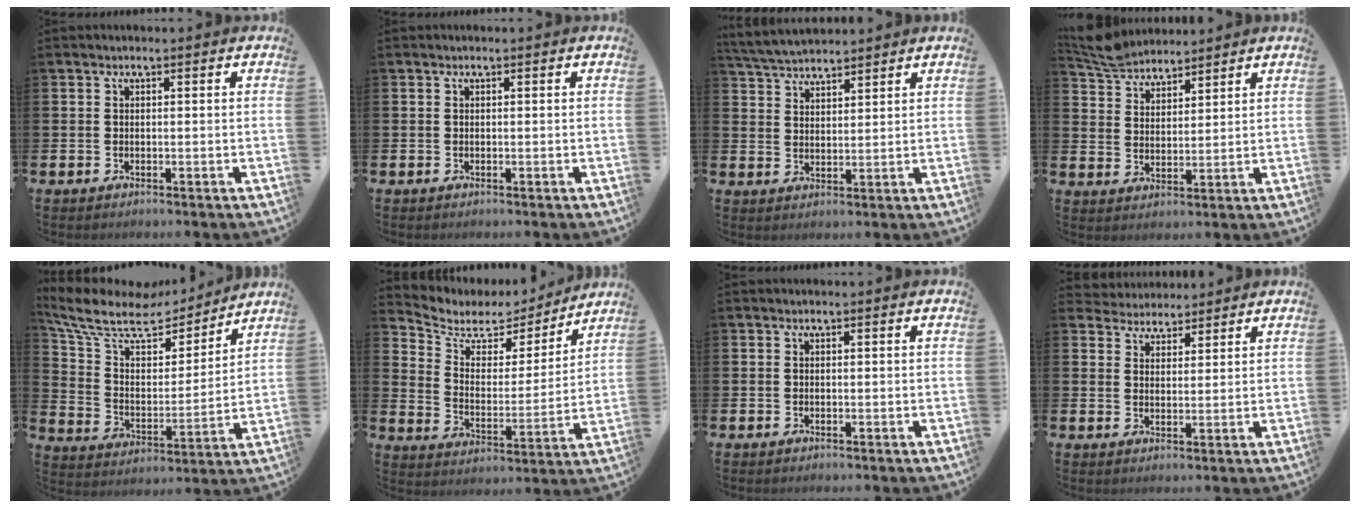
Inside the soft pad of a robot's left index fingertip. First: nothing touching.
{"total": 0.0}
{"total": 4.4, "force": [4.3, 0.6, 0.4], "torque": [-0.029, -0.017, 0.080]}
{"total": 5.7, "force": [5.6, 1.2, 0.5], "torque": [-0.035, -0.023, 0.104]}
{"total": 9.9, "force": [7.8, 4.6, 3.8], "torque": [-0.120, -0.046, 0.135]}
{"total": 5.8, "force": [4.9, 2.9, 1.2], "torque": [-0.060, -0.037, 0.081]}
{"total": 0.0}
{"total": 3.9, "force": [3.6, 1.2, -0.5], "torque": [-0.011, -0.016, 0.067]}